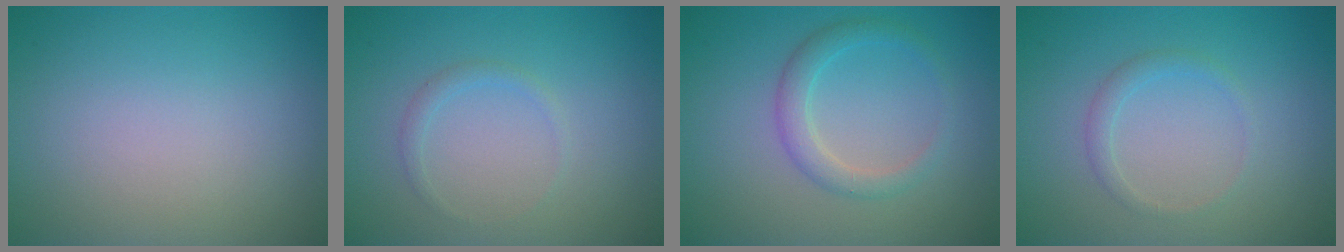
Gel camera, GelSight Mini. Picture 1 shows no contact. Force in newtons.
{"total": 0.9, "press": 0.9, "slide": 0.1}
{"total": 2.3, "press": 2.3, "slide": 0.0}
{"total": 1.3, "press": 1.3, "slide": 0.0}